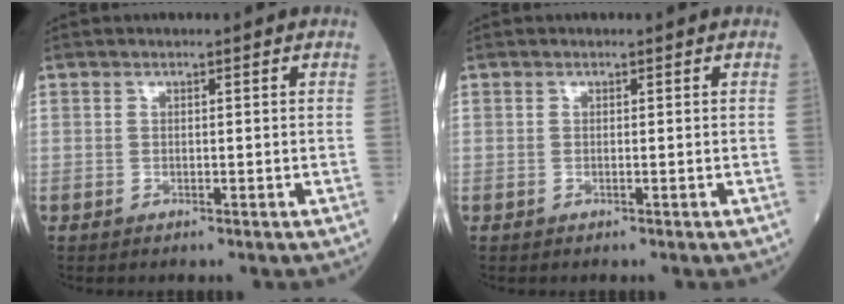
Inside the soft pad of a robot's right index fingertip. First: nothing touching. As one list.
[{"total": 0.0}]